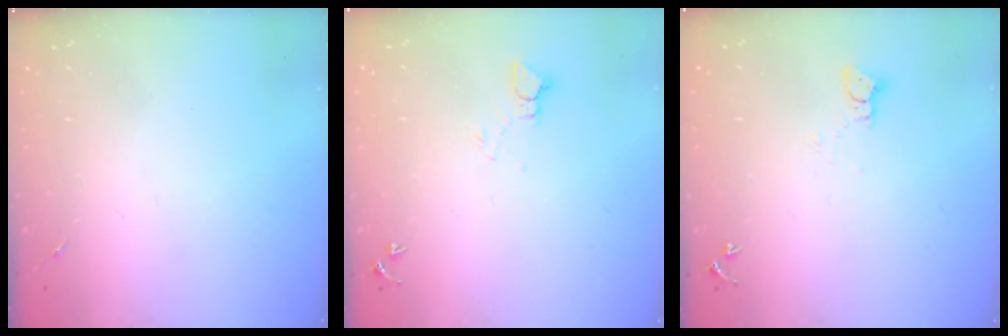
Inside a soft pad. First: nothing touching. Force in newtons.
{"total": 4.2, "press": 4.1, "slide": 0.4}
{"total": 3.3, "press": 3.3, "slide": 0.1}